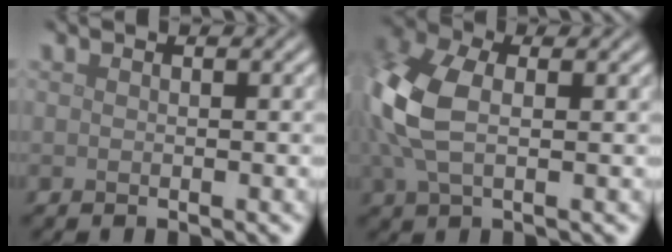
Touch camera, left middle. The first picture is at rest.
{"total": 7.9, "force": [0.6, 4.9, 6.2], "torque": [-0.179, 0.002, 0.009]}